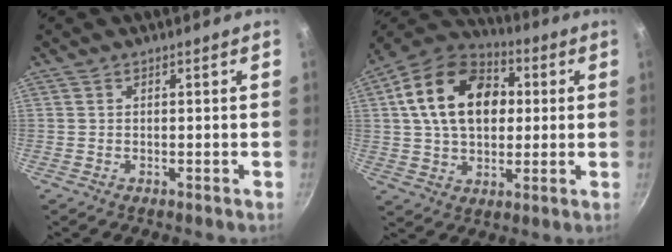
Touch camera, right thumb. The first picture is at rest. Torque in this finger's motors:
{"motor_torque": [-0.04, 0.69, 0.69, -0.18, 0.22]}